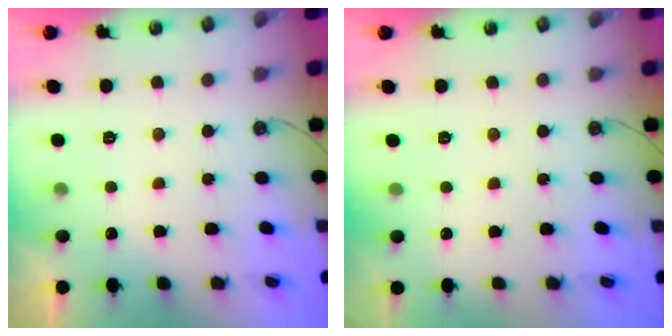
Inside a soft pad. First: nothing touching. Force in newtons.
{"total": 2.2, "press": 2.1, "slide": 0.3}